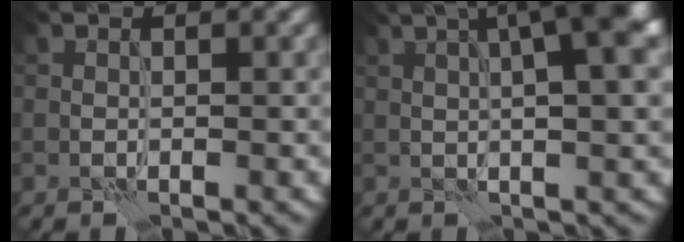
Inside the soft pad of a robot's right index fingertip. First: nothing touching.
{"total": 10.5, "force": [3.4, 2.9, 9.5], "torque": [-0.103, 0.029, 0.035]}